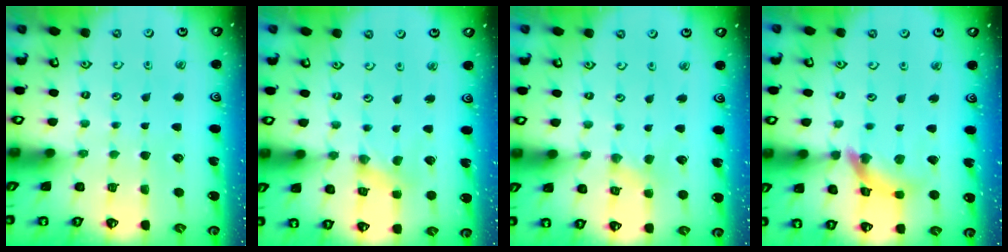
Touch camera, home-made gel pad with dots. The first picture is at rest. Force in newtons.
{"total": 0.0}
{"total": 0.8, "press": 0.8, "slide": 0.3}
{"total": 10.3, "press": 10.2, "slide": 1.1}